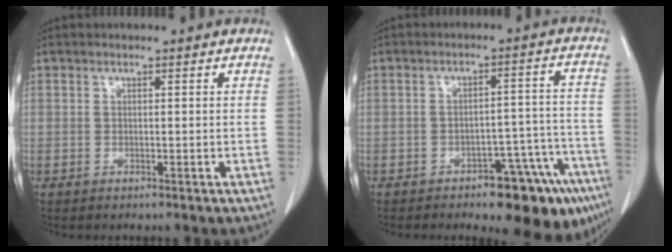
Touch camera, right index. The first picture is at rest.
{"total": 12.7, "force": [-8.6, 4.6, 8.2], "torque": [-0.058, 0.044, -0.113]}